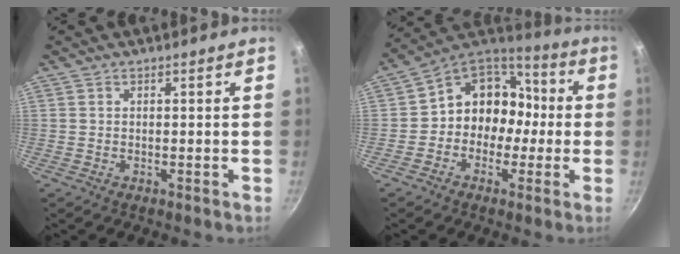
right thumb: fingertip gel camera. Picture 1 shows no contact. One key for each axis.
{"total": 13.1, "fx": -1.6, "fy": 11.2, "fz": 6.5, "tx": -0.045, "ty": 0.056, "tz": -0.041}